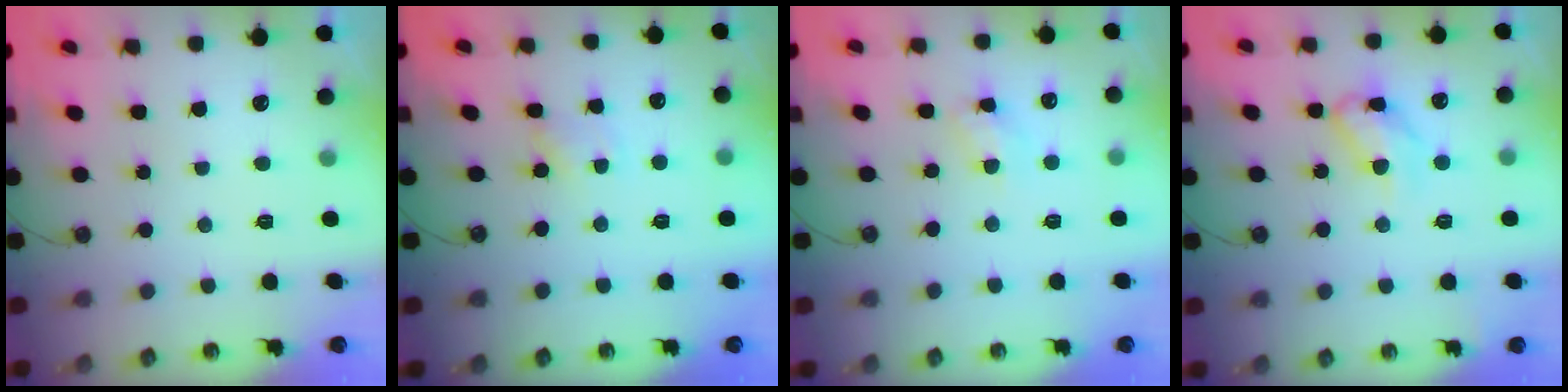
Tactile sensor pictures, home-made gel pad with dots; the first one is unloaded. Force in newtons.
{"total": 1.1, "press": 1.1, "slide": 0.2}
{"total": 4.3, "press": 4.3, "slide": 0.6}
{"total": 11.4, "press": 11.3, "slide": 1.1}